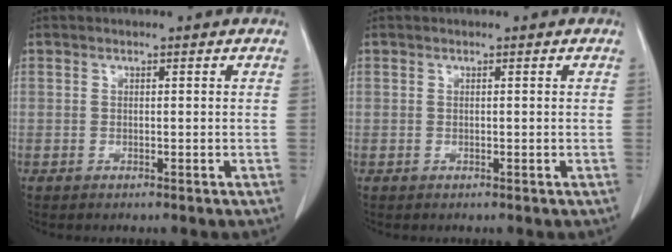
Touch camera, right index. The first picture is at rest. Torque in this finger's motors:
{"motor_torque": [0.00, 0.00, 0.00, 0.00]}